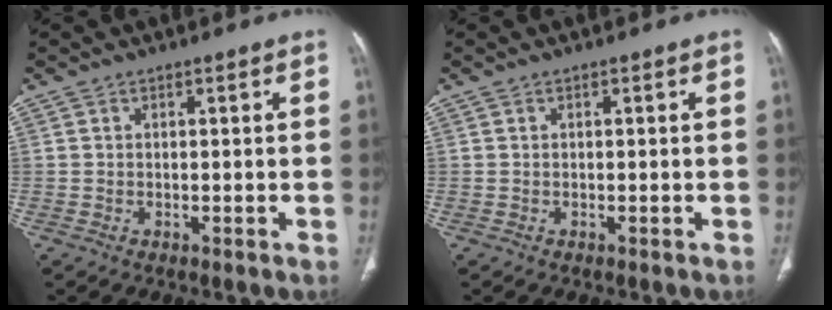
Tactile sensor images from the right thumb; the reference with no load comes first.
{"total": 0.0}